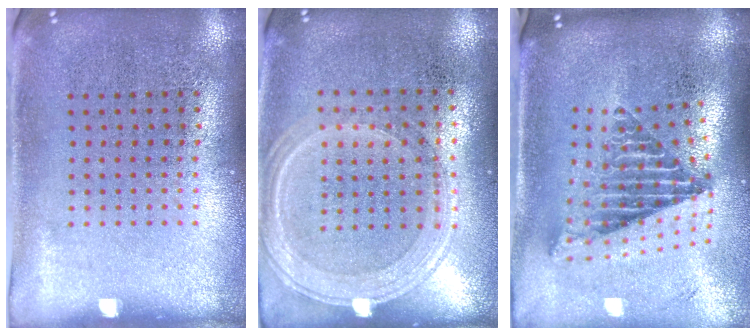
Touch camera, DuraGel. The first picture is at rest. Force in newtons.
{"total": 1.2, "press": 1.2, "slide": 0.4}
{"total": 2.5, "press": 1.6, "slide": 1.9}